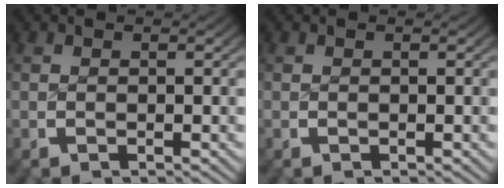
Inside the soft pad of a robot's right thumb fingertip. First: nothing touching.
{"total": 0.0}